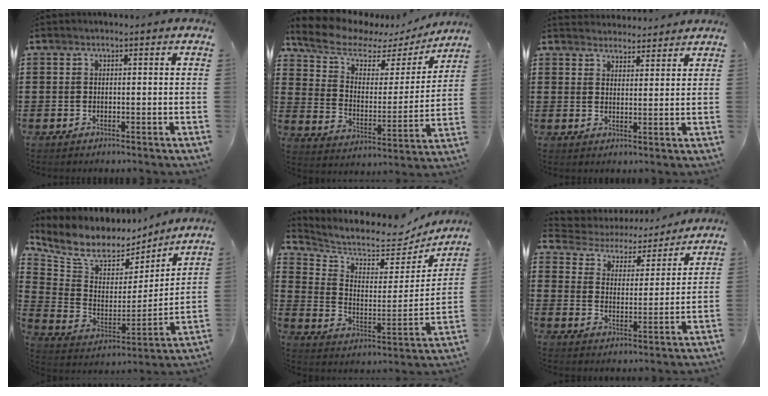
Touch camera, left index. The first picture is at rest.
{"total": 8.0, "force": [6.3, 3.4, 3.5], "torque": [-0.100, -0.030, 0.109]}
{"total": 3.2, "force": [3.1, 0.5, -0.3], "torque": [-0.005, -0.009, 0.060]}
{"total": 8.0, "force": [6.4, 3.9, 2.6], "torque": [-0.083, -0.045, 0.113]}
{"total": 6.0, "force": [5.6, 1.2, 1.6], "torque": [-0.065, -0.044, 0.094]}
{"total": 3.8, "force": [3.7, 1.0, 0.4], "torque": [-0.034, -0.030, 0.055]}